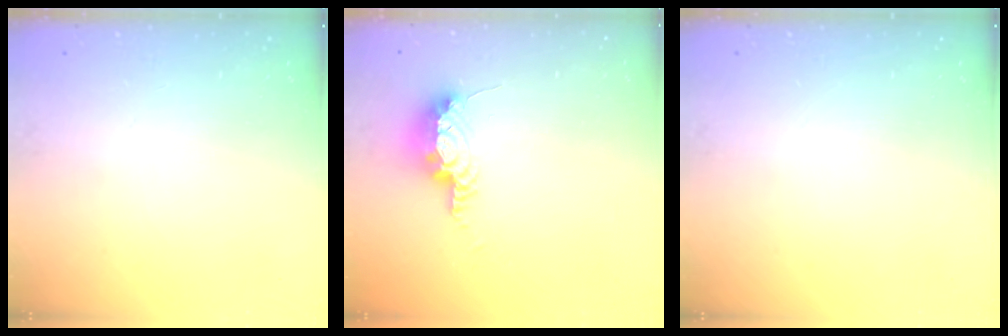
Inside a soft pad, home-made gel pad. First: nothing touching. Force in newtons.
{"total": 8.3, "press": 8.1, "slide": 1.9}
{"total": 0.0}